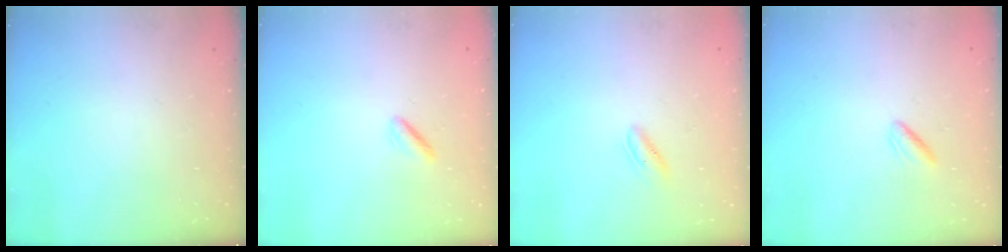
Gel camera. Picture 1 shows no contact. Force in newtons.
{"total": 0.8, "press": 0.6, "slide": 0.6}
{"total": 1.3, "press": 1.1, "slide": 0.6}
{"total": 2.3, "press": 1.9, "slide": 1.2}